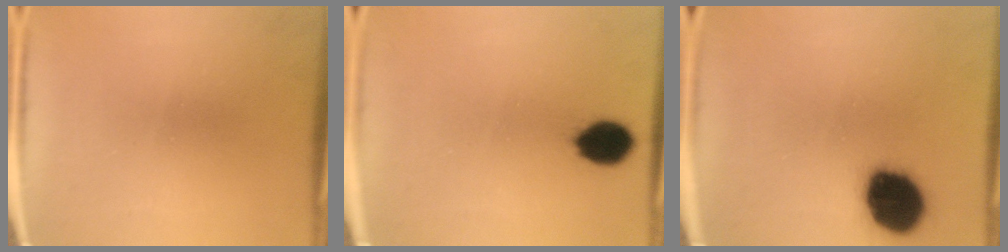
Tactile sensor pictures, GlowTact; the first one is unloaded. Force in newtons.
{"total": 8.9}
{"total": 15.0}